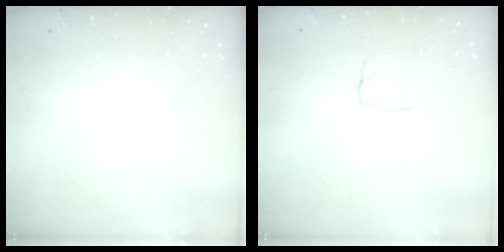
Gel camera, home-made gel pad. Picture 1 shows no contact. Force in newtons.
{"total": 6.3, "press": 6.3, "slide": 0.4}